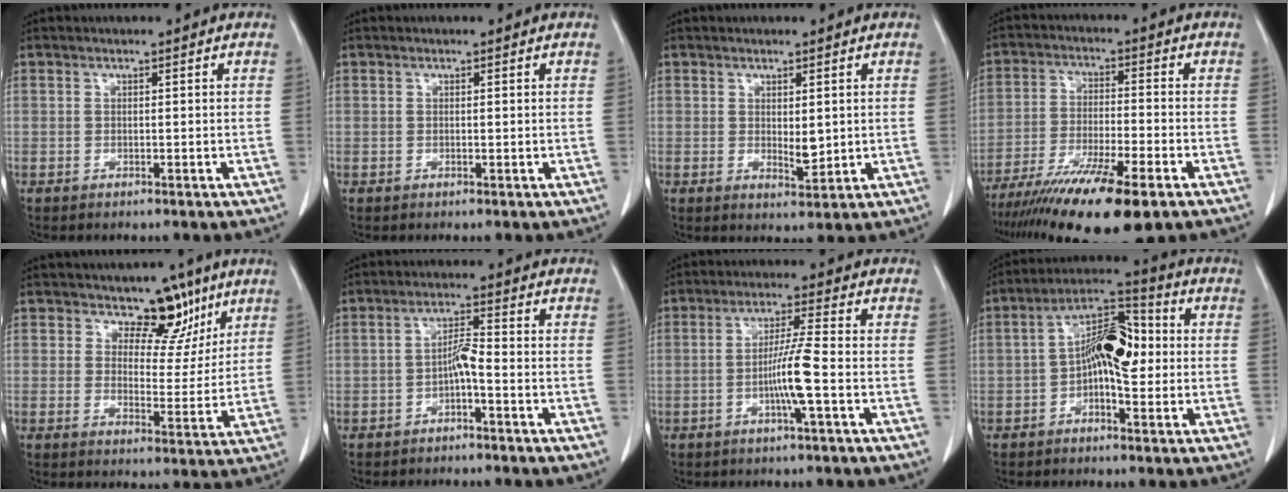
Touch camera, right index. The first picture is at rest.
{"total": 0.0}
{"total": 2.8, "force": [0.3, 1.0, 2.5], "torque": [-0.043, -0.009, 0.011]}
{"total": 15.3, "force": [-10.6, 1.9, 10.9], "torque": [-0.189, -0.038, -0.180]}
{"total": 6.8, "force": [4.8, 4.0, 2.9], "torque": [-0.017, -0.010, 0.070]}
{"total": 3.2, "force": [-1.4, 0.3, 2.9], "torque": [-0.051, 0.008, -0.025]}
{"total": 6.4, "force": [-1.8, -0.7, 6.1], "torque": [-0.119, -0.002, -0.035]}
{"total": 10.0, "force": [-0.5, 3.9, 9.2], "torque": [-0.167, 0.034, -0.012]}